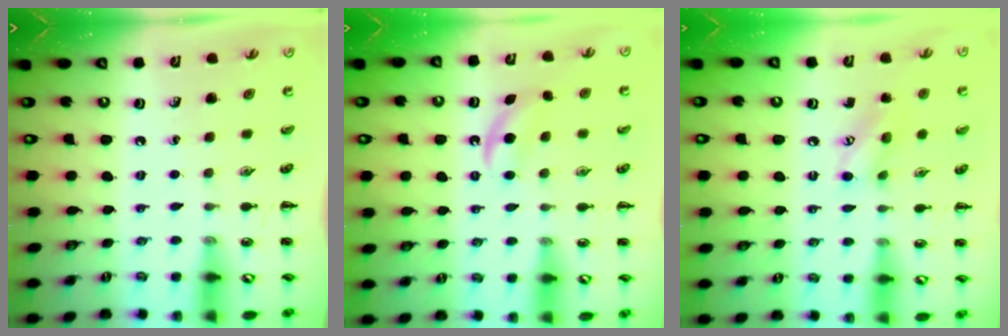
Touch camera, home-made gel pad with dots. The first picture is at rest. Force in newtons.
{"total": 5.0, "press": 4.7, "slide": 1.5}
{"total": 8.1, "press": 8.1, "slide": 0.7}